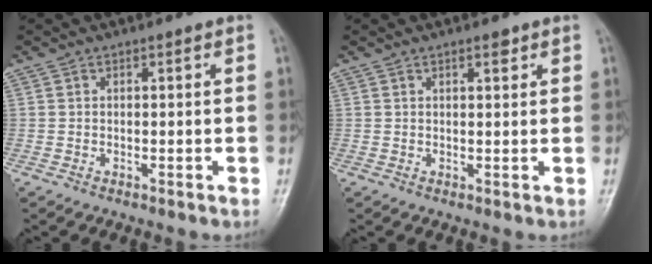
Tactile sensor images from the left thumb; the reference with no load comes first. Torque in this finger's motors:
{"motor_torque": [-0.36, 0.21, -0.05, 0.10, 0.07]}